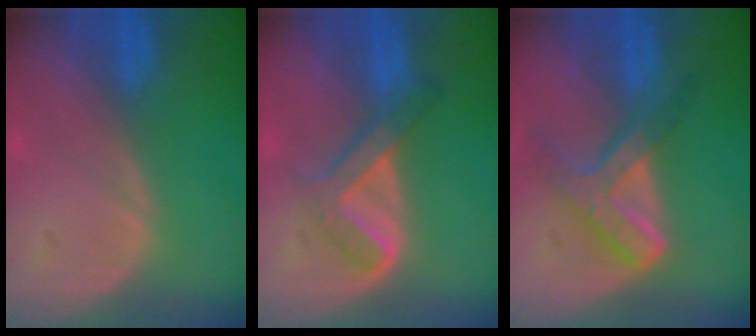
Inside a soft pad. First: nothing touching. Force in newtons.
{"total": 6.0, "press": 5.3, "slide": 2.8}
{"total": 7.2, "press": 6.2, "slide": 3.8}